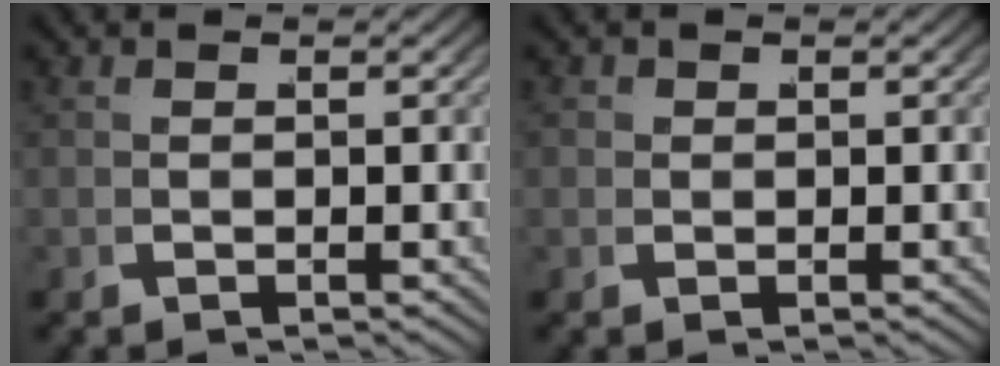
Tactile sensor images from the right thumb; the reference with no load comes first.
{"total": 1.8, "force": [0.3, 1.6, 0.8], "torque": [-0.014, 0.001, 0.005]}